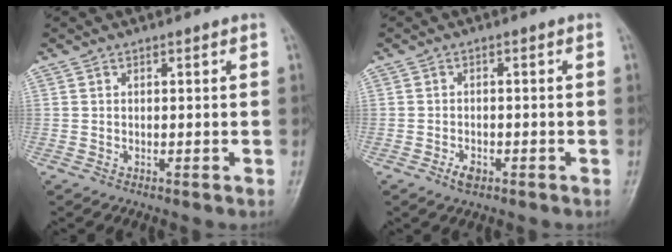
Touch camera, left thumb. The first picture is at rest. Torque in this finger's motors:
{"motor_torque": [0.00, 0.03, 0.51, 0.03, 0.00]}